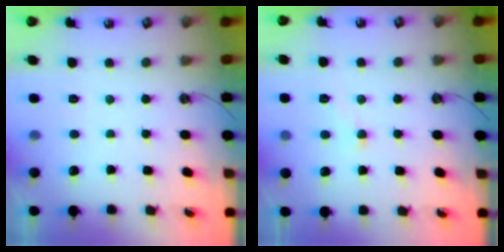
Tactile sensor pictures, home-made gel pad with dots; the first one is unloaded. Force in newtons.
{"total": 0.8, "press": 0.5, "slide": 0.6}